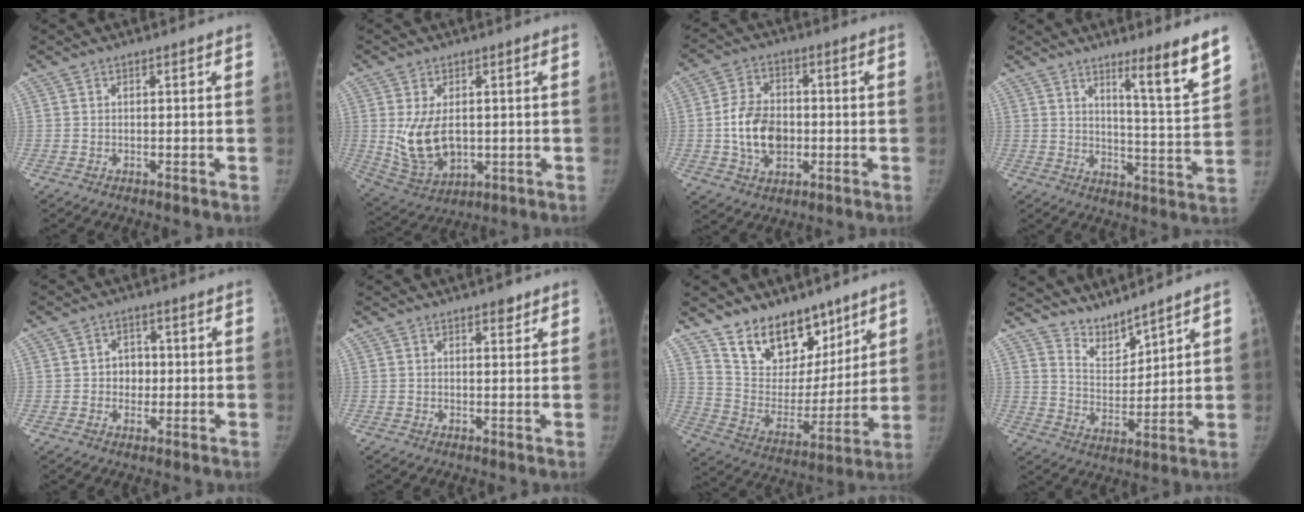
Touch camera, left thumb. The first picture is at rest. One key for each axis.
{"total": 10.7, "fx": 0.3, "fy": 6.8, "fz": 8.2, "tx": -0.138, "ty": -0.011, "tz": 0.026}
{"total": 11.1, "fx": -1.1, "fy": 7.9, "fz": 7.7, "tx": -0.116, "ty": 0.011, "tz": -0.020}
{"total": 10.7, "fx": 7.2, "fy": 0.1, "fz": 7.8, "tx": -0.105, "ty": -0.063, "tz": 0.111}
{"total": 4.1, "fx": -0.1, "fy": 3.5, "fz": 2.1, "tx": -0.002, "ty": 0.008, "tz": -0.005}
{"total": 1.7, "fx": 1.2, "fy": 0.8, "fz": 0.9, "tx": 0.002, "ty": -0.005, "tz": 0.015}
{"total": 18.0, "fx": 12.7, "fy": 10.4, "fz": 7.4, "tx": -0.056, "ty": -0.081, "tz": 0.222}
{"total": 6.6, "fx": 6.4, "fy": 1.3, "fz": 1.1, "tx": -0.005, "ty": -0.059, "tz": 0.134}